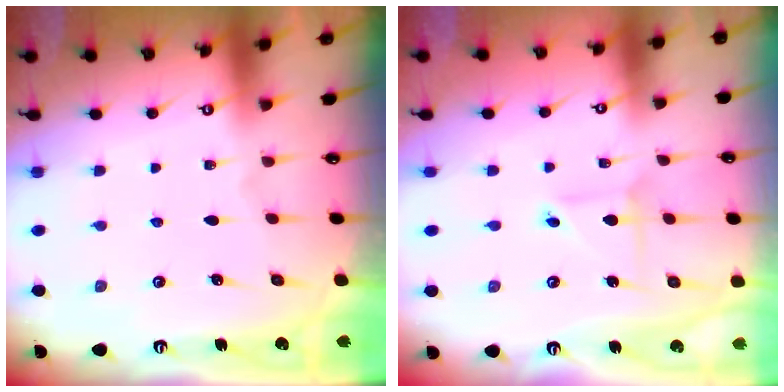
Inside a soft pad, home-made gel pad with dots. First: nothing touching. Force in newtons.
{"total": 2.9, "press": 2.8, "slide": 0.3}